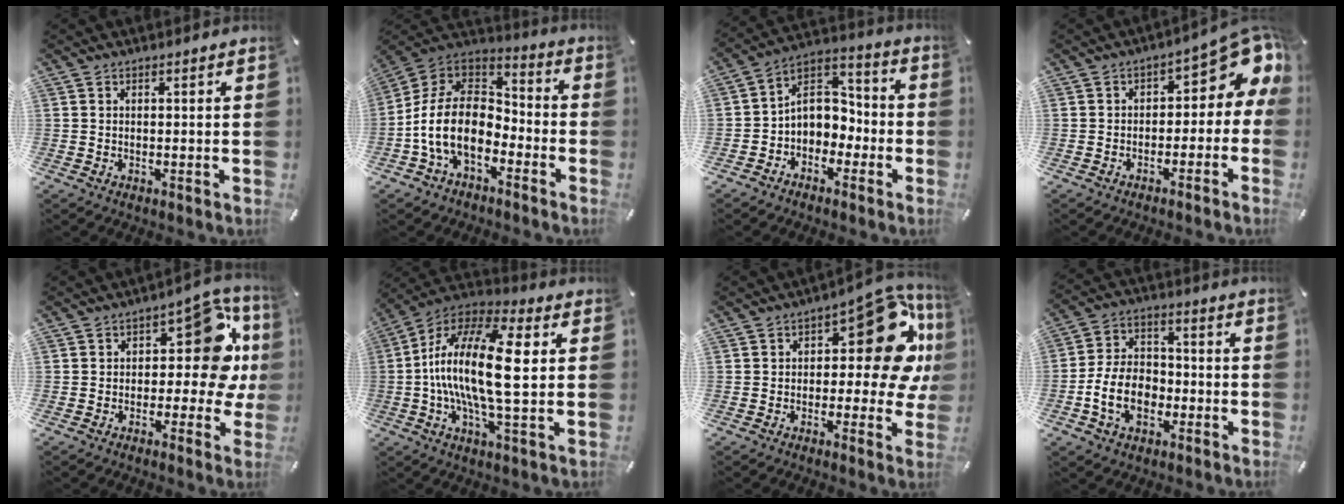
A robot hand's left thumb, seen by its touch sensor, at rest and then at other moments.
{"total": 15.1, "force": [-6.1, 9.9, 9.6], "torque": [-0.211, 0.026, -0.111]}
{"total": 8.1, "force": [-1.2, 7.4, 2.9], "torque": [-0.056, 0.011, -0.020]}
{"total": 9.2, "force": [3.0, 5.3, 6.9], "torque": [-0.075, -0.029, 0.049]}
{"total": 16.0, "force": [3.0, 9.1, 12.8], "torque": [-0.148, -0.019, 0.046]}
{"total": 20.9, "force": [0.8, 6.9, 19.7], "torque": [-0.414, -0.008, 0.003]}
{"total": 19.3, "force": [4.8, 10.1, 15.8], "torque": [-0.184, -0.032, 0.078]}
{"total": 11.7, "force": [-3.9, 8.5, 7.1], "torque": [-0.163, 0.018, -0.070]}